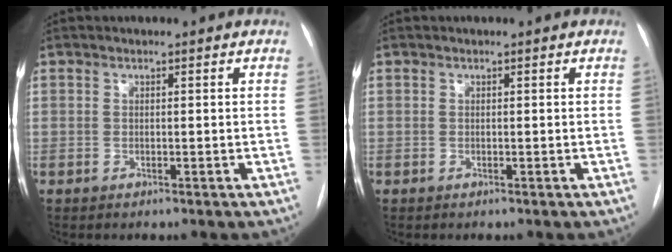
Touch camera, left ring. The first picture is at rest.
{"total": 0.0}